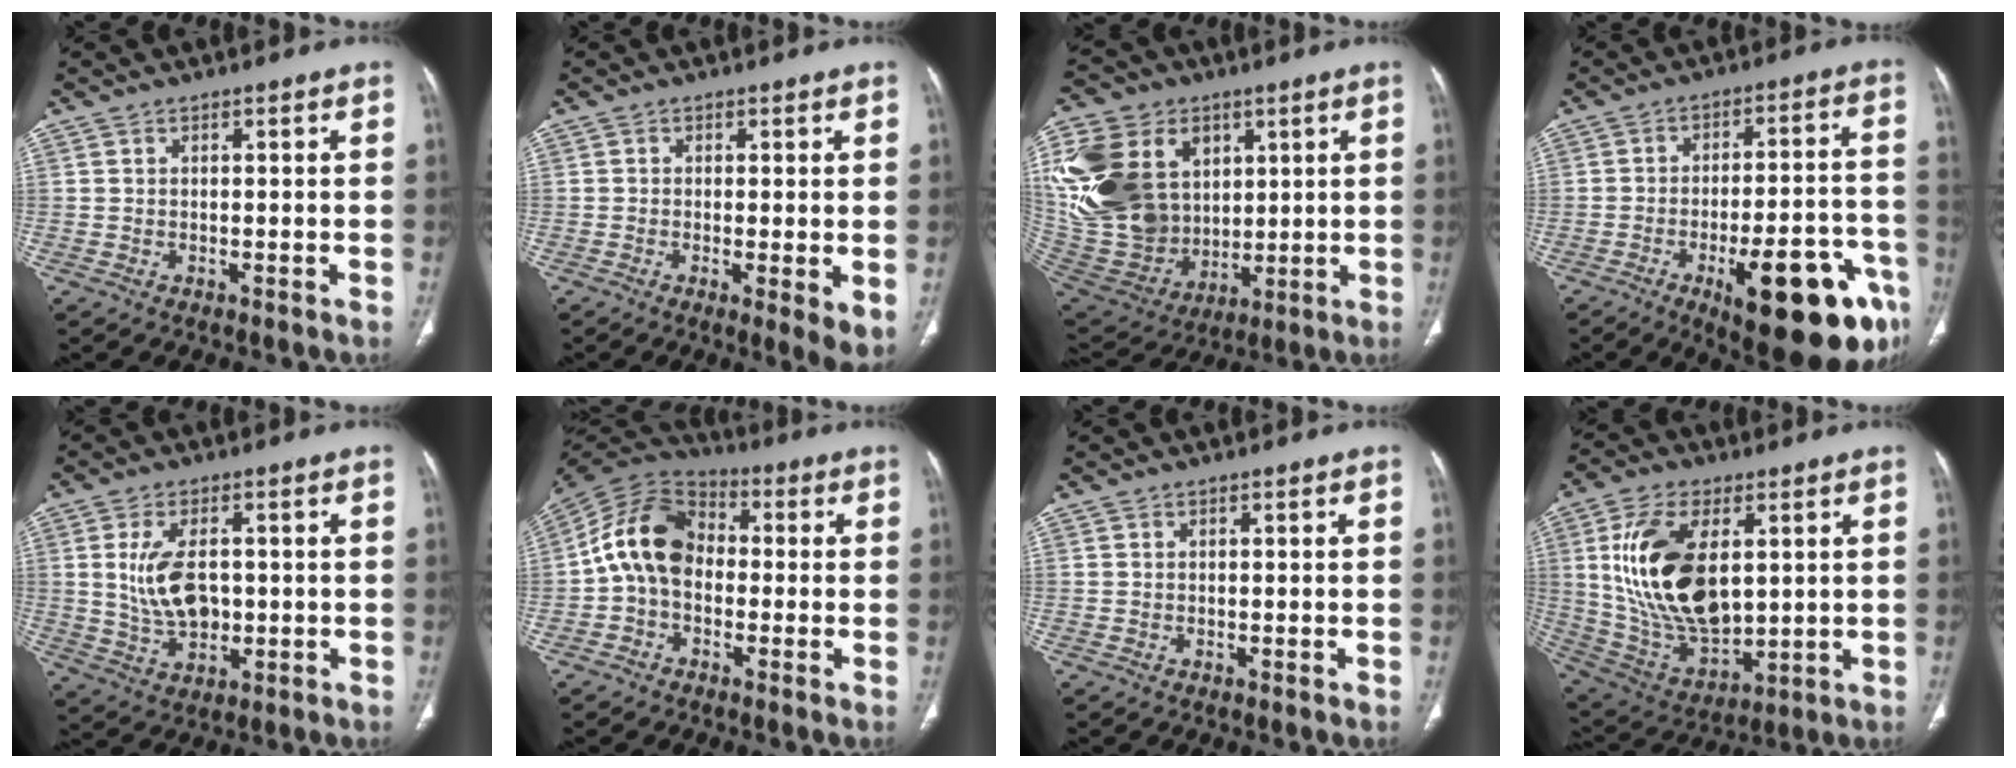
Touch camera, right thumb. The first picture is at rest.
{"total": 5.2, "force": [-0.8, 1.2, 5.0], "torque": [-0.082, -0.017, -0.015]}
{"total": 29.6, "force": [7.9, 22.2, 18.0], "torque": [-0.395, 0.019, 0.171]}
{"total": 22.4, "force": [-11.0, 7.1, 18.2], "torque": [-0.183, 0.056, -0.143]}
{"total": 9.0, "force": [0.7, 5.3, 7.2], "torque": [-0.131, -0.004, 0.025]}
{"total": 12.8, "force": [-0.9, 9.3, 8.7], "torque": [-0.148, 0.036, -0.032]}
{"total": 0.0}
{"total": 20.8, "force": [3.8, 11.4, 16.9], "torque": [-0.313, -0.018, 0.086]}